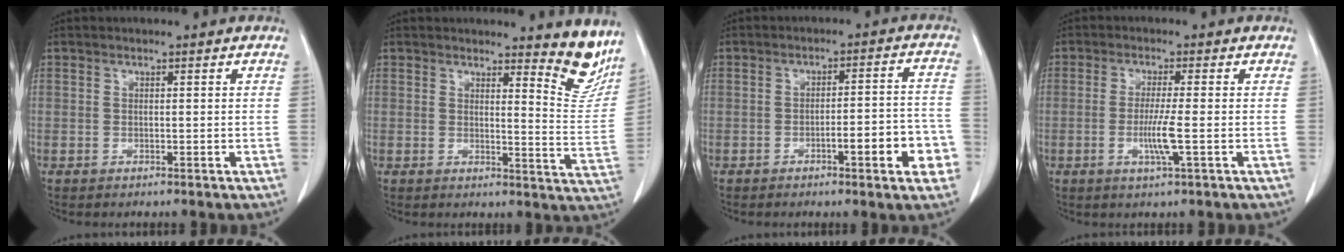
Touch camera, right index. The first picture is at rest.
{"total": 7.3, "force": [6.7, 0.9, 2.9], "torque": [-0.019, -0.055, 0.063]}
{"total": 8.3, "force": [-3.5, 1.5, 7.4], "torque": [-0.087, 0.020, -0.041]}
{"total": 4.6, "force": [-1.1, -0.5, 4.5], "torque": [-0.090, -0.011, -0.022]}